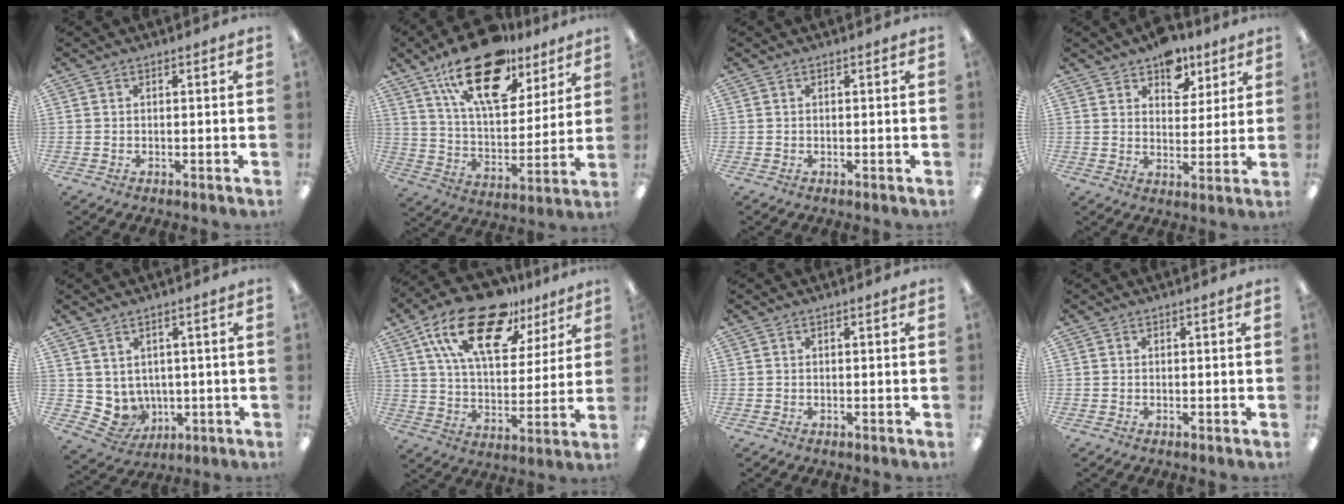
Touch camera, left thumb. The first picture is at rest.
{"total": 22.8, "force": [14.4, 10.4, 14.2], "torque": [-0.231, -0.070, 0.249]}
{"total": 0.0}
{"total": 9.6, "force": [6.8, 5.9, 3.3], "torque": [-0.038, -0.036, 0.122]}
{"total": 5.3, "force": [1.9, 4.8, 1.0], "torque": [-0.043, -0.024, 0.044]}
{"total": 21.9, "force": [13.5, 10.3, 13.8], "torque": [-0.240, -0.061, 0.237]}
{"total": 0.0}
{"total": 0.0}